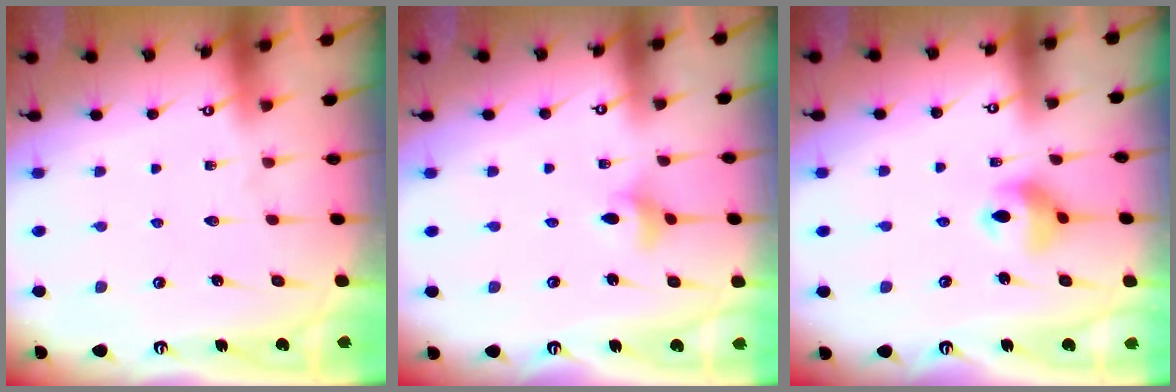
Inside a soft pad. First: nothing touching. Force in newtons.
{"total": 3.0, "press": 3.0, "slide": 0.2}
{"total": 10.0, "press": 9.4, "slide": 3.4}